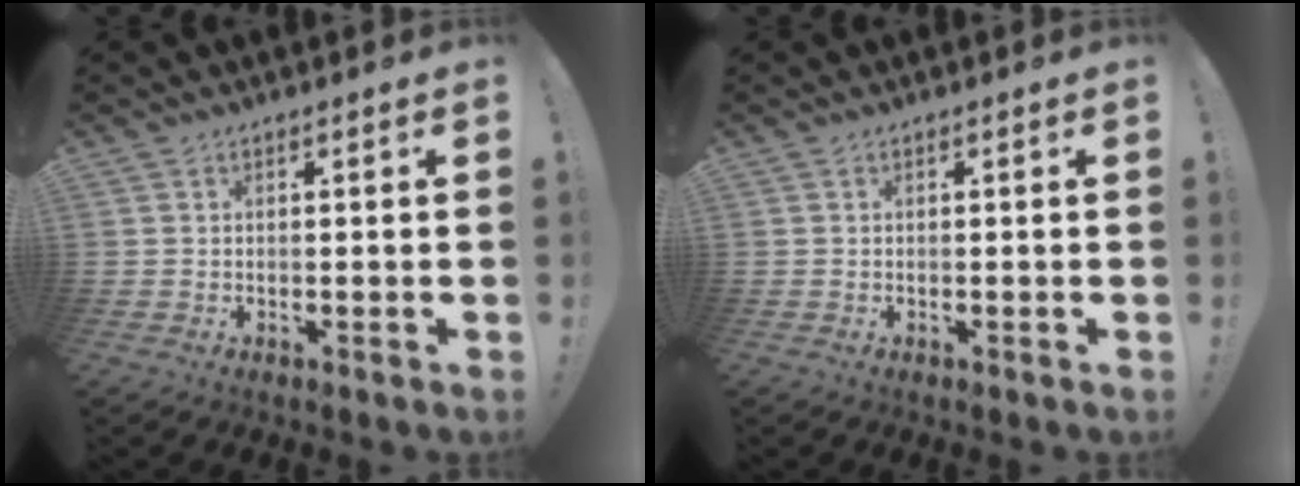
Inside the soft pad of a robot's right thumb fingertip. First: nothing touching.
{"total": 0.0}